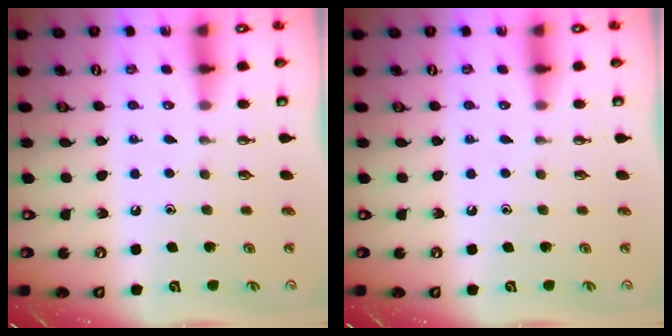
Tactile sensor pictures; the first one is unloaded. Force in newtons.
{"total": 0.0}